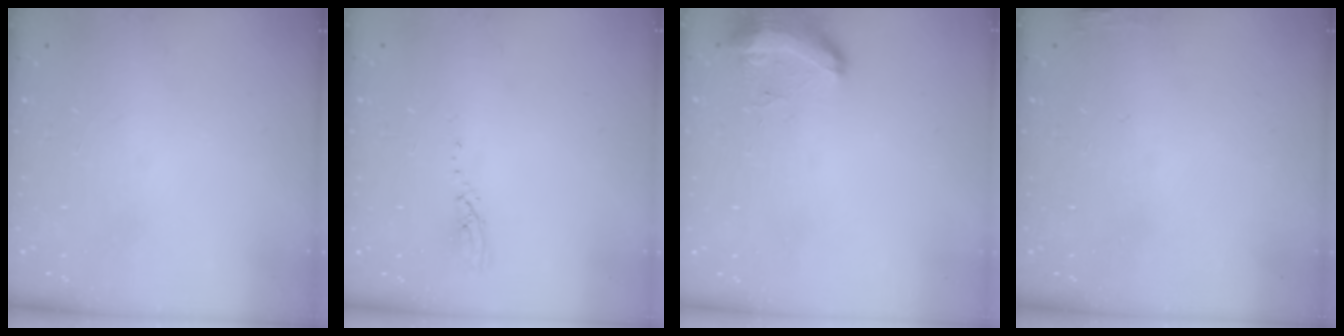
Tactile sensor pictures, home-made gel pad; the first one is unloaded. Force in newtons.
{"total": 3.2, "press": 3.2, "slide": 0.2}
{"total": 9.1, "press": 8.9, "slide": 1.9}
{"total": 2.7, "press": 2.6, "slide": 0.8}